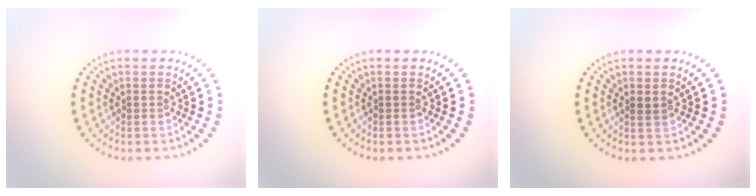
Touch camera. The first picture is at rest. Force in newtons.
{"total": 0.0}
{"total": 0.8, "press": 0.7, "slide": 0.3}